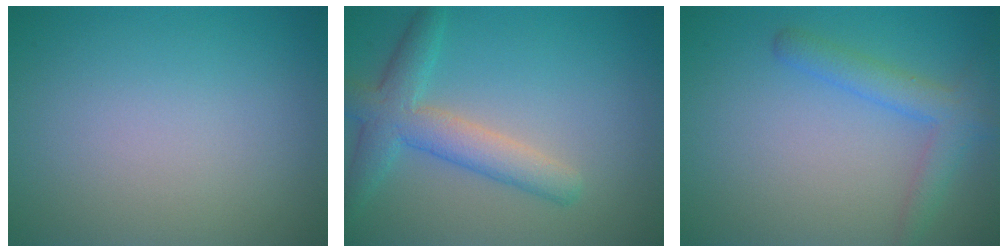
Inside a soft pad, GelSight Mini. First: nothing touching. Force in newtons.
{"total": 4.5, "press": 4.4, "slide": 0.2}
{"total": 2.7, "press": 2.7, "slide": 0.1}